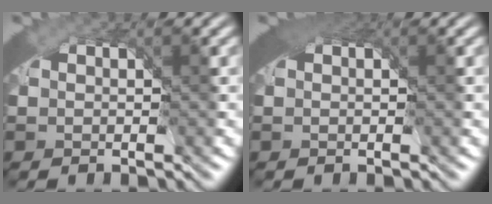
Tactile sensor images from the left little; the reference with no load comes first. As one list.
[{"total": 2.4, "force": [1.1, 1.3, 1.8], "torque": [-0.032, -0.008, 0.018]}]